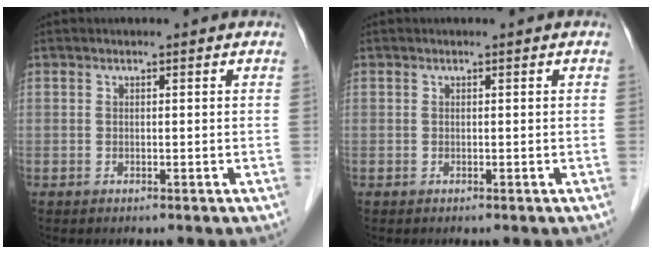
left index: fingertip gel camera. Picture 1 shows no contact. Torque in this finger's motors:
{"motor_torque": [0.00, 0.00, 0.00, 0.00]}